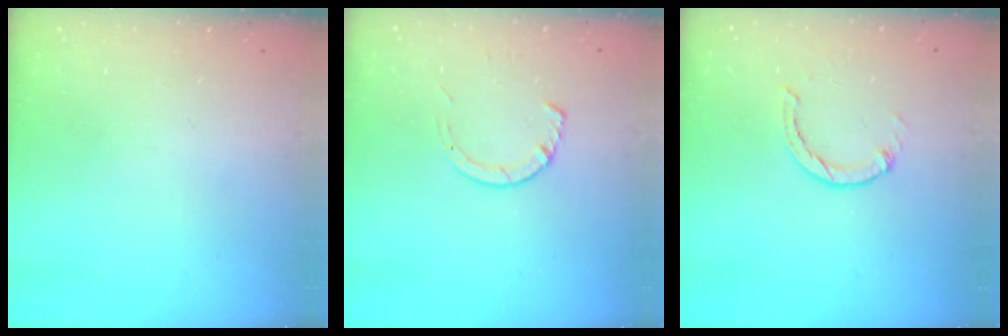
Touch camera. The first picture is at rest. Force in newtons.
{"total": 3.6, "press": 3.6, "slide": 0.5}
{"total": 0.0}